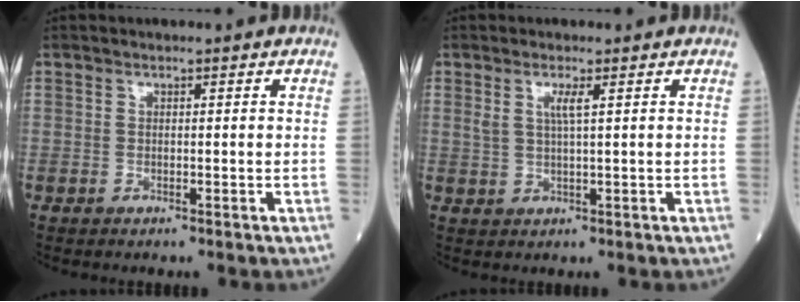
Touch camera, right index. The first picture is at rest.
{"total": 2.5, "force": [1.0, 0.0, 2.3], "torque": [-0.052, 0.000, 0.022]}